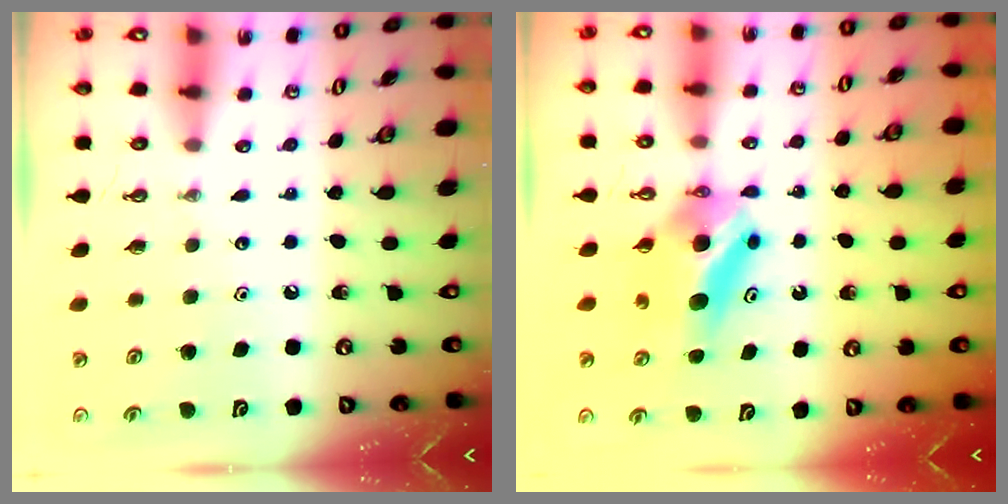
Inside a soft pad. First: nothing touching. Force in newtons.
{"total": 7.2, "press": 6.6, "slide": 2.8}